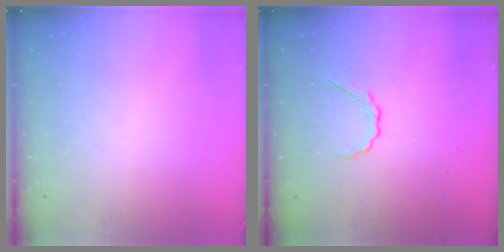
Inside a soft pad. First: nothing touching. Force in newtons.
{"total": 2.4, "press": 2.3, "slide": 0.7}